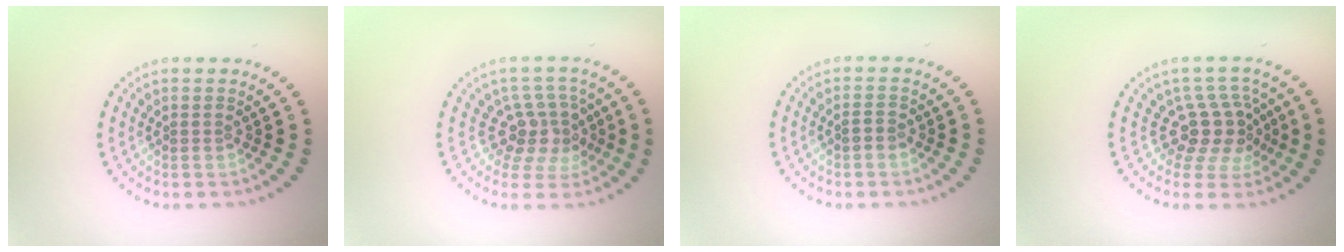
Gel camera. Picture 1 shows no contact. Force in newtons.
{"total": 3.8, "press": 2.8, "slide": 2.6}
{"total": 0.6, "press": 0.5, "slide": 0.3}
{"total": 3.9, "press": 2.7, "slide": 2.8}